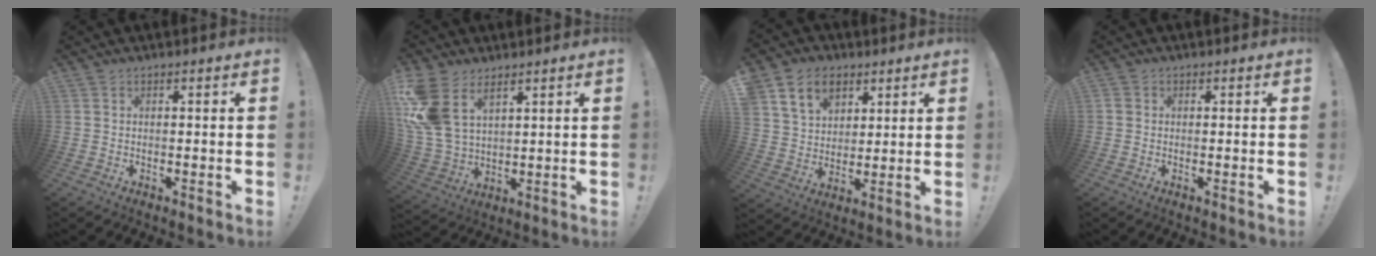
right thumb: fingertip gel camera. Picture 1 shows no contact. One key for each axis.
{"total": 13.8, "fx": 6.9, "fy": 8.8, "fz": 8.1, "tx": -0.184, "ty": -0.035, "tz": 0.133}
{"total": 12.2, "fx": 6.5, "fy": 9.2, "fz": 4.7, "tx": -0.077, "ty": -0.028, "tz": 0.129}
{"total": 1.0, "fx": -0.1, "fy": 1.0, "fz": 0.3, "tx": -0.008, "ty": 0.004, "tz": 0.000}